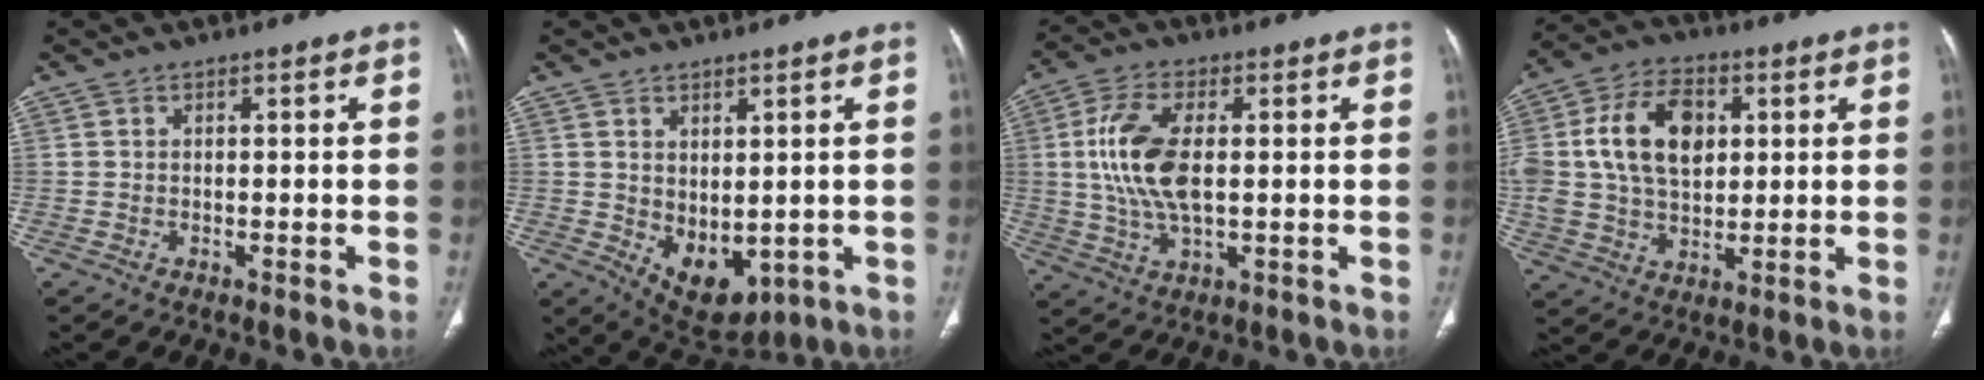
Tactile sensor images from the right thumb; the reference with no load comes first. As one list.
[{"total": 8.3, "force": [-0.6, 5.1, 6.5], "torque": [-0.077, -0.011, 0.020]}, {"total": 11.9, "force": [1.1, 5.8, 10.3], "torque": [-0.220, 0.002, 0.024]}, {"total": 15.3, "force": [3.3, 10.2, 10.9], "torque": [-0.178, 0.006, 0.061]}]